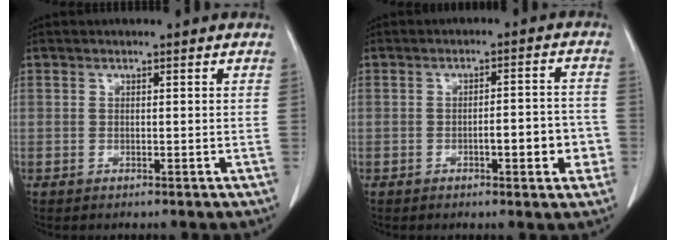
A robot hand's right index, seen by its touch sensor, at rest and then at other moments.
{"total": 6.4, "force": [-2.1, 1.5, 5.8], "torque": [-0.076, 0.013, -0.023]}